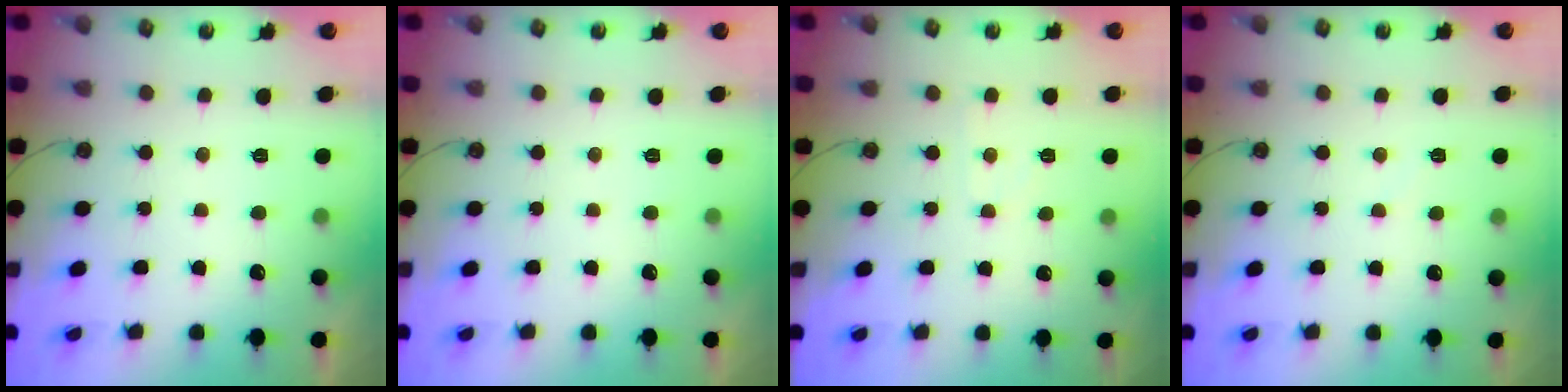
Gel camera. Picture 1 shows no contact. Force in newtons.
{"total": 0.0}
{"total": 3.2, "press": 3.1, "slide": 0.4}
{"total": 2.1, "press": 2.1, "slide": 0.3}